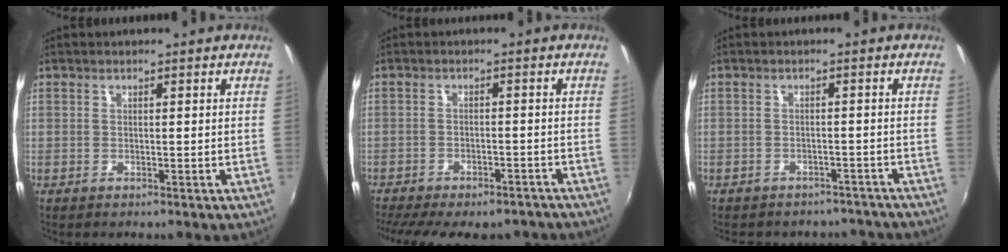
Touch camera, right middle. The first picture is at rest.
{"total": 15.2, "force": [-12.7, 5.0, 6.7], "torque": [-0.143, -0.025, -0.166]}
{"total": 9.7, "force": [-8.4, 4.2, 2.3], "torque": [-0.057, 0.001, -0.099]}